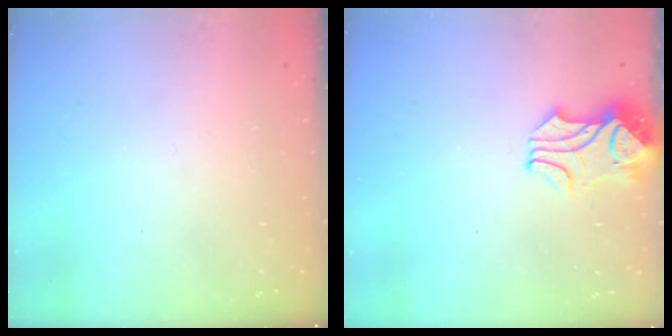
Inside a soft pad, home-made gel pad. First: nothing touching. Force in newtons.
{"total": 2.5, "press": 2.3, "slide": 1.0}